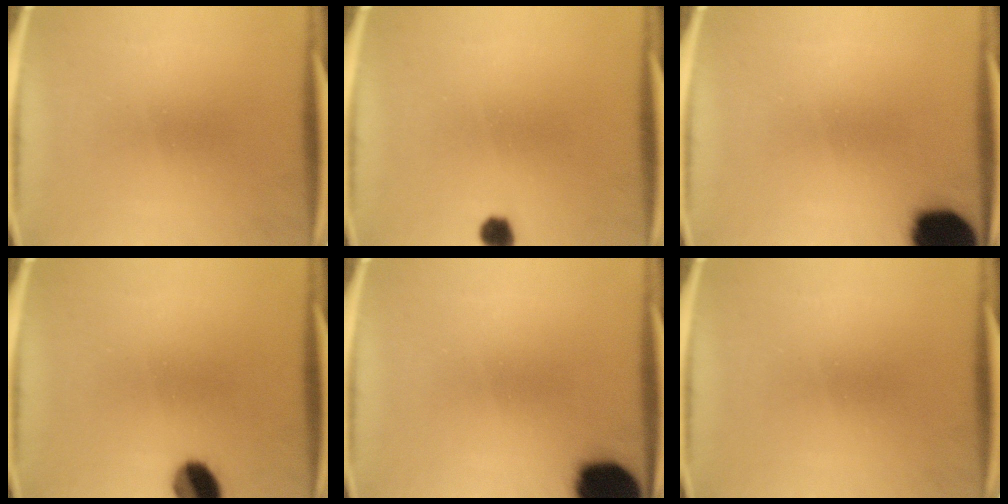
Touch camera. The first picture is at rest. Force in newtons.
{"total": 2.6}
{"total": 17.5}
{"total": 7.2}
{"total": 17.5}
{"total": 0.0}